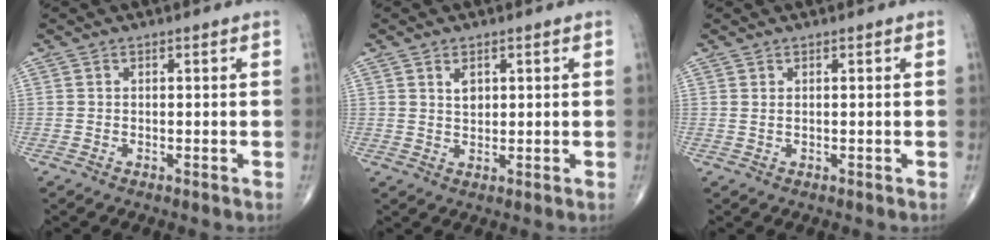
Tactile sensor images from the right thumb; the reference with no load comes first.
{"total": 2.6, "force": [1.2, 1.6, 1.7], "torque": [-0.020, -0.008, 0.024]}
{"total": 0.7, "force": [0.4, 0.2, 0.5], "torque": [-0.016, 0.002, 0.009]}